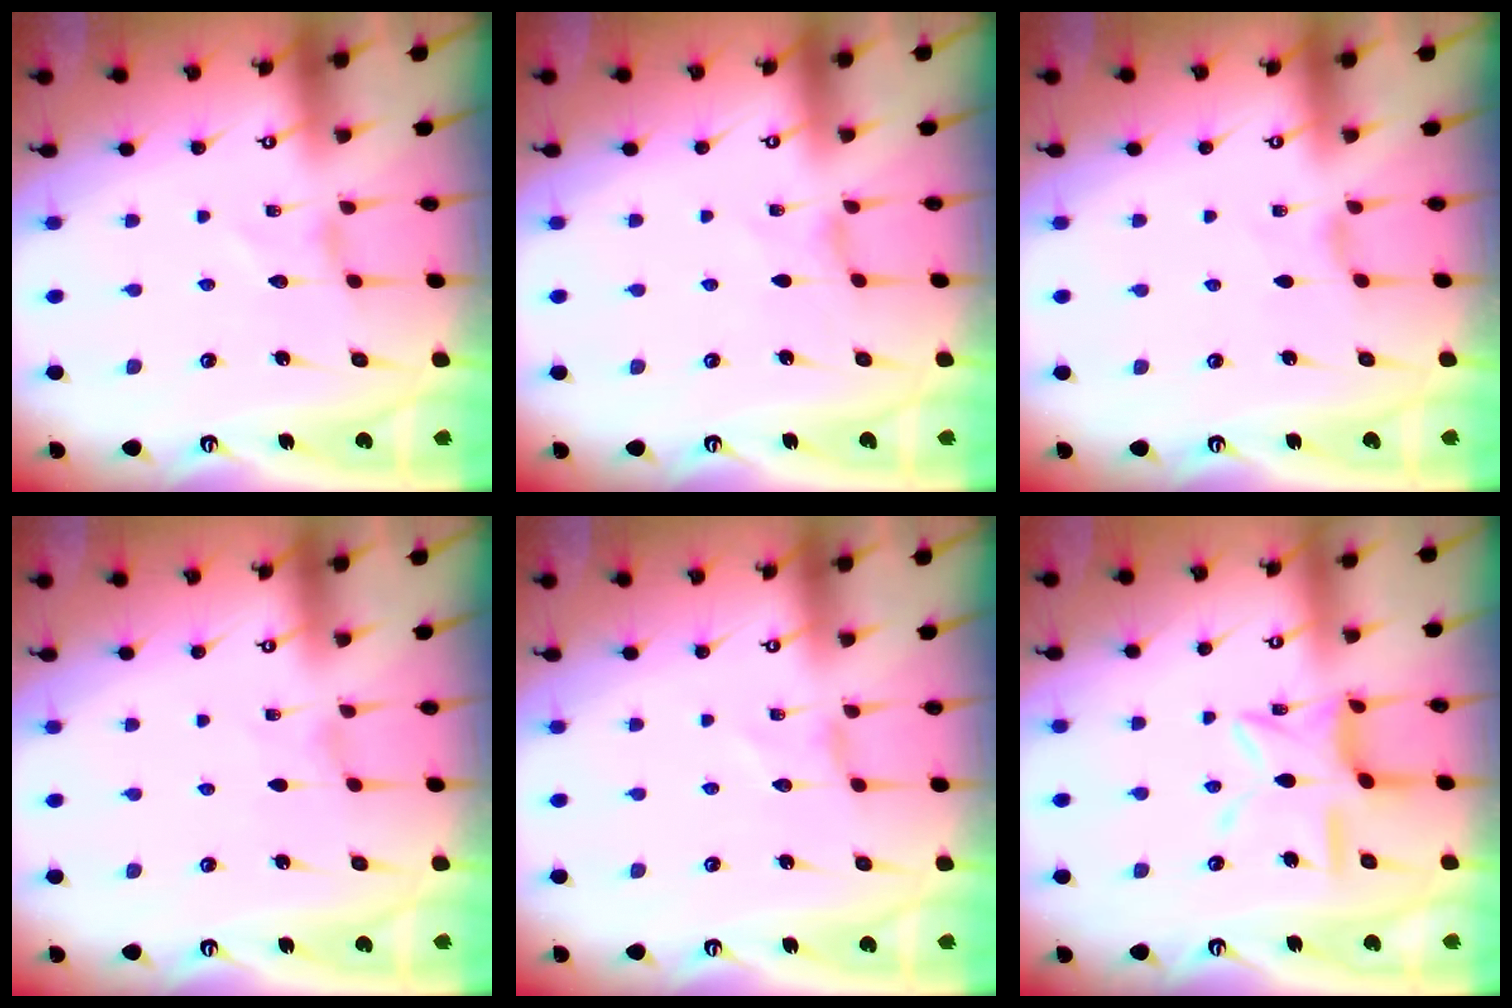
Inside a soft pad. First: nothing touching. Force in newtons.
{"total": 0.0}
{"total": 1.2, "press": 1.2, "slide": 0.4}
{"total": 0.0}
{"total": 0.0}
{"total": 11.7, "press": 11.7, "slide": 1.0}